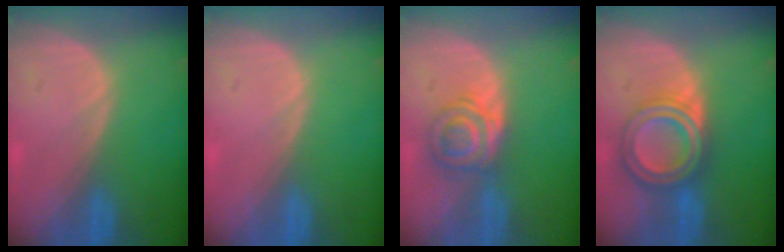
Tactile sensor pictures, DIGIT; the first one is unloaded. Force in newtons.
{"total": 0.0}
{"total": 5.9, "press": 5.5, "slide": 2.2}
{"total": 7.2, "press": 7.2, "slide": 0.4}